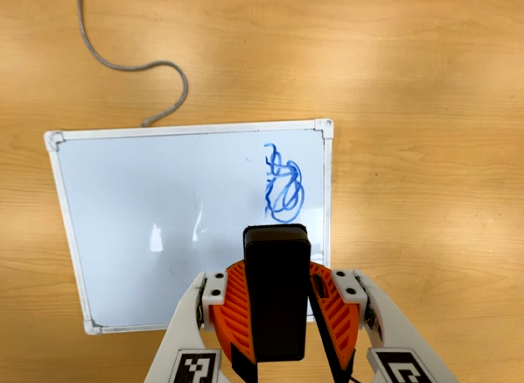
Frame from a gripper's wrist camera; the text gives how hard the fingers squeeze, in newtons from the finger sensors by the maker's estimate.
{"total": 7.8, "left": 8.5, "right": 7.2}